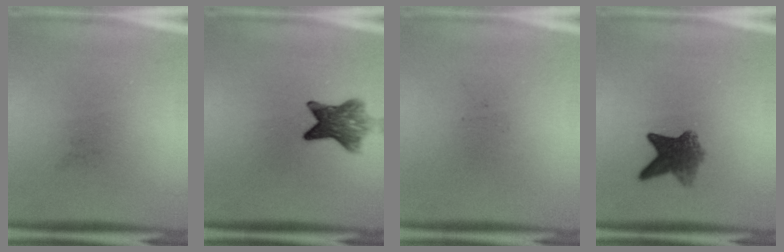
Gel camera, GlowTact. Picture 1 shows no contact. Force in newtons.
{"total": 6.5}
{"total": 0.0}
{"total": 5.7}